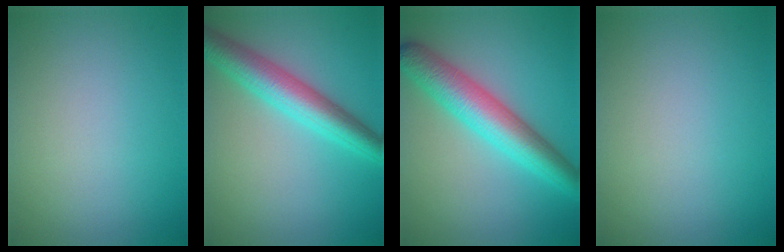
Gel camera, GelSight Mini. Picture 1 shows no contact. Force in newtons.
{"total": 5.6, "press": 5.6, "slide": 0.0}
{"total": 6.4, "press": 6.4, "slide": 0.1}
{"total": 0.0}